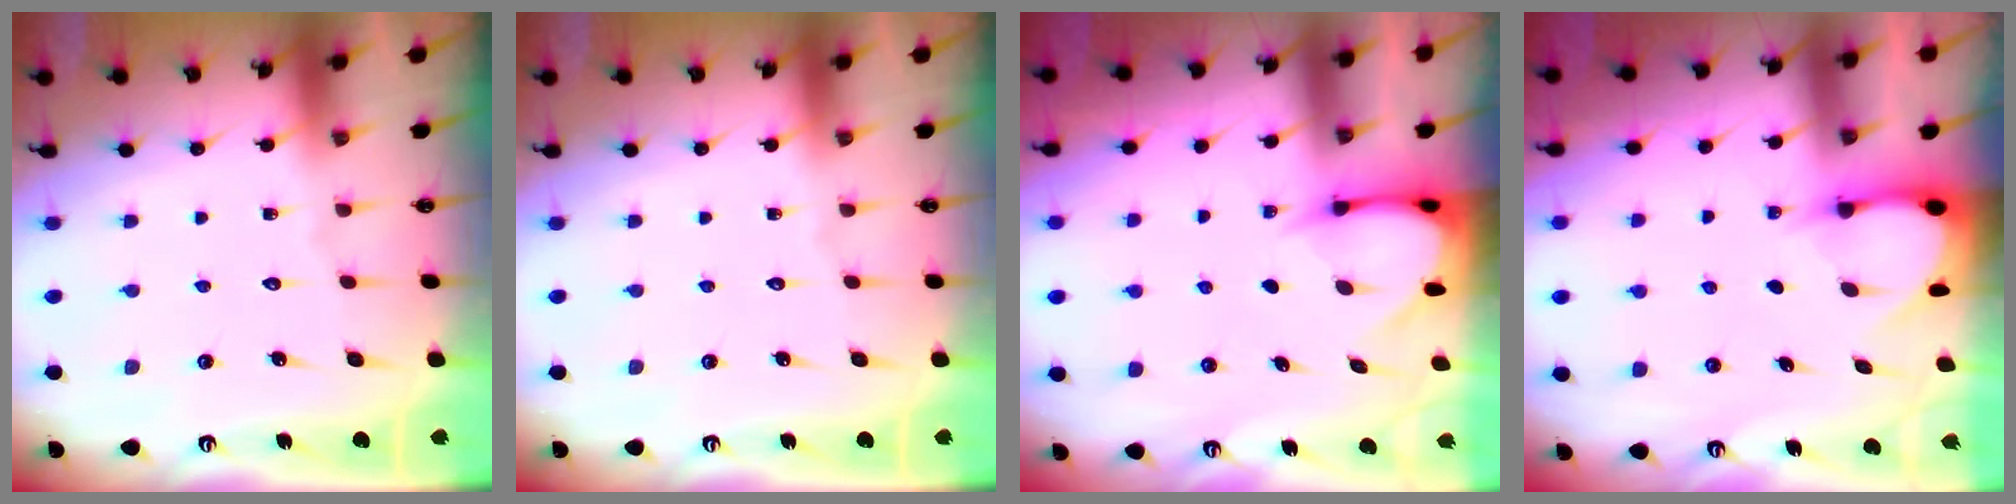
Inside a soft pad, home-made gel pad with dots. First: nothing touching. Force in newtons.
{"total": 0.0}
{"total": 3.6, "press": 3.5, "slide": 0.3}
{"total": 3.3, "press": 3.3, "slide": 0.3}